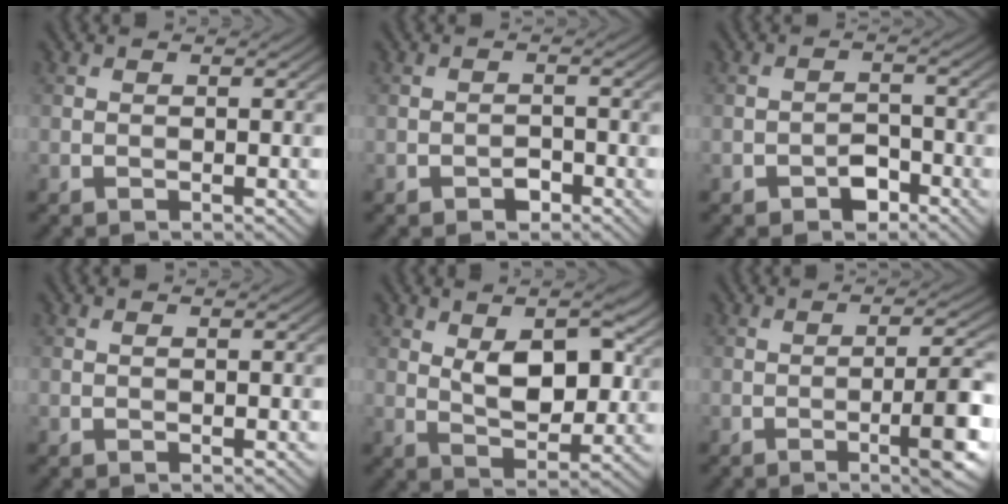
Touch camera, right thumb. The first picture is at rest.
{"total": 1.6, "force": [-1.1, 0.9, 0.8], "torque": [-0.011, 0.001, -0.021]}
{"total": 3.0, "force": [-1.9, 1.7, 1.5], "torque": [-0.023, 0.004, -0.035]}
{"total": 0.0}
{"total": 8.6, "force": [2.5, 4.4, 6.9], "torque": [-0.120, -0.003, 0.046]}
{"total": 6.5, "force": [-2.2, 1.0, 6.1], "torque": [-0.093, 0.007, -0.035]}